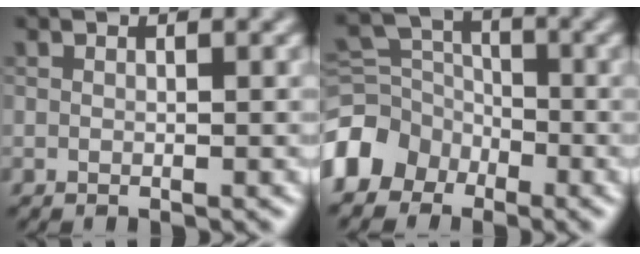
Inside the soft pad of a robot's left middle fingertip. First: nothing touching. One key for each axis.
{"total": 5.9, "fx": -3.6, "fy": 4.3, "fz": 1.8, "tx": -0.037, "ty": 0.003, "tz": -0.083}